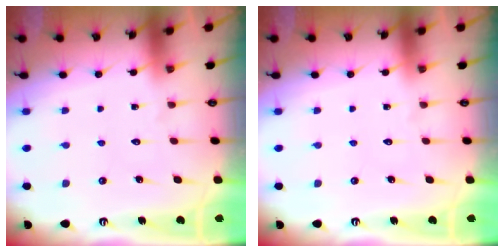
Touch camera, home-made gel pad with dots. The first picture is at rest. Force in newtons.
{"total": 0.0}